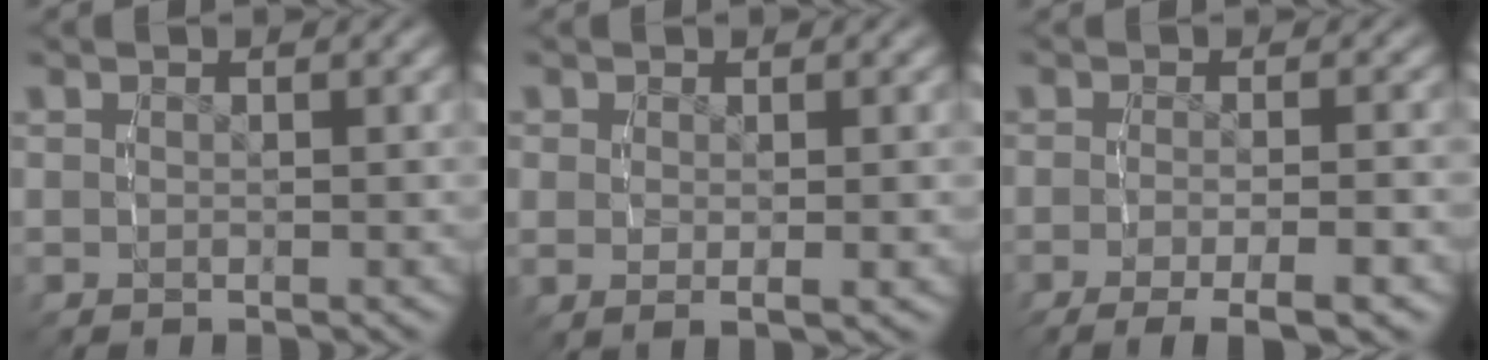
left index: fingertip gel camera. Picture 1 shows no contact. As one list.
[{"total": 1.7, "force": [0.2, 0.5, 1.6], "torque": [-0.037, -0.016, 0.018]}, {"total": 6.3, "force": [-4.7, 1.7, 3.7], "torque": [-0.059, -0.013, -0.064]}]